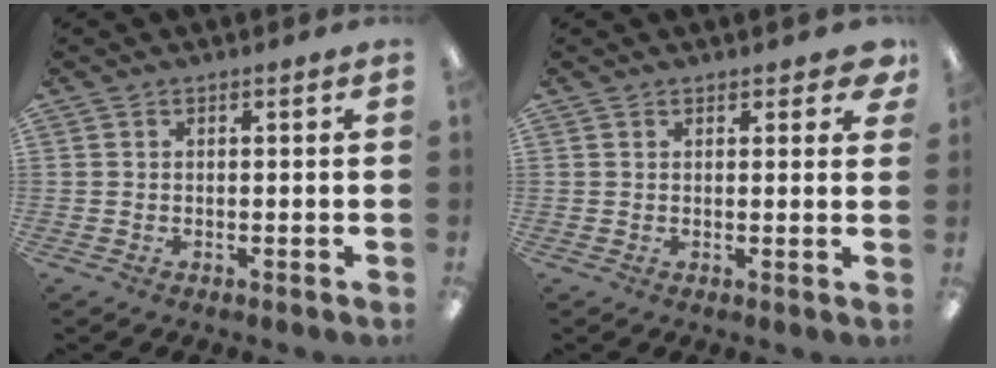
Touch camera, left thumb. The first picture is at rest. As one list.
[{"total": 2.9, "force": [2.1, 1.3, 1.6], "torque": [-0.019, -0.002, 0.034]}]